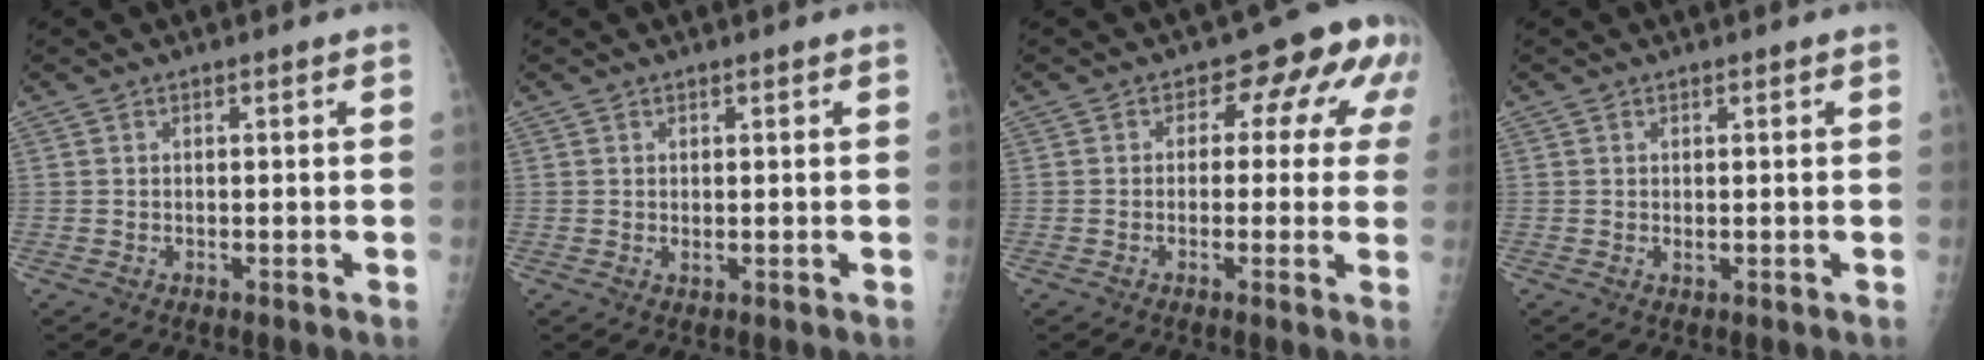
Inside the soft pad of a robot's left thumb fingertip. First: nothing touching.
{"total": 0.7, "force": [0.4, 0.2, 0.6], "torque": [-0.009, -0.004, 0.006]}
{"total": 9.5, "force": [2.4, 6.1, 6.9], "torque": [-0.024, 0.013, 0.014]}
{"total": 0.6, "force": [0.3, 0.3, 0.5], "torque": [-0.007, -0.004, 0.005]}